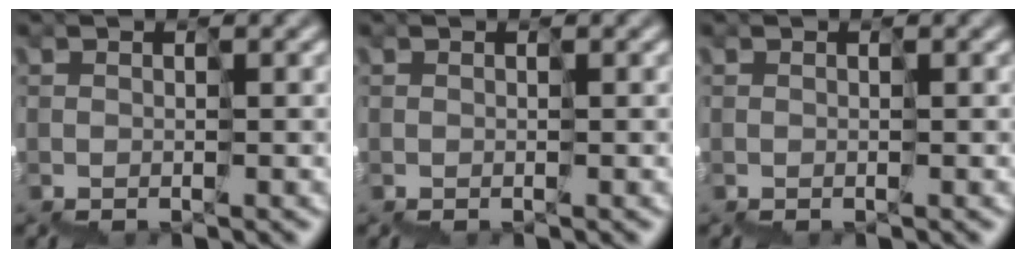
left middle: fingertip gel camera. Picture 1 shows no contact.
{"total": 0.0}
{"total": 0.0}